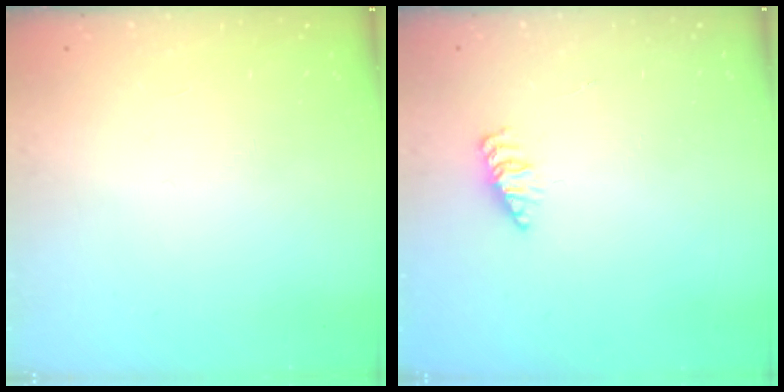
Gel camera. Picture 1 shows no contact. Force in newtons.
{"total": 2.4, "press": 2.4, "slide": 0.3}